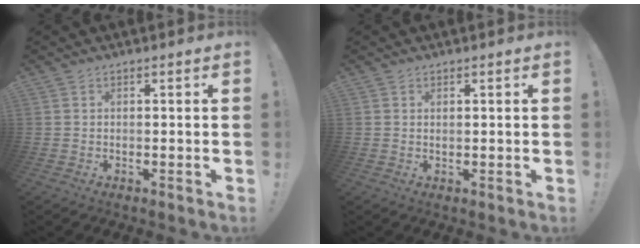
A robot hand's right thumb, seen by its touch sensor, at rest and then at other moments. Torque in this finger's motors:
{"motor_torque": [-0.24, -0.07, -0.02, 0.04, 0.07]}